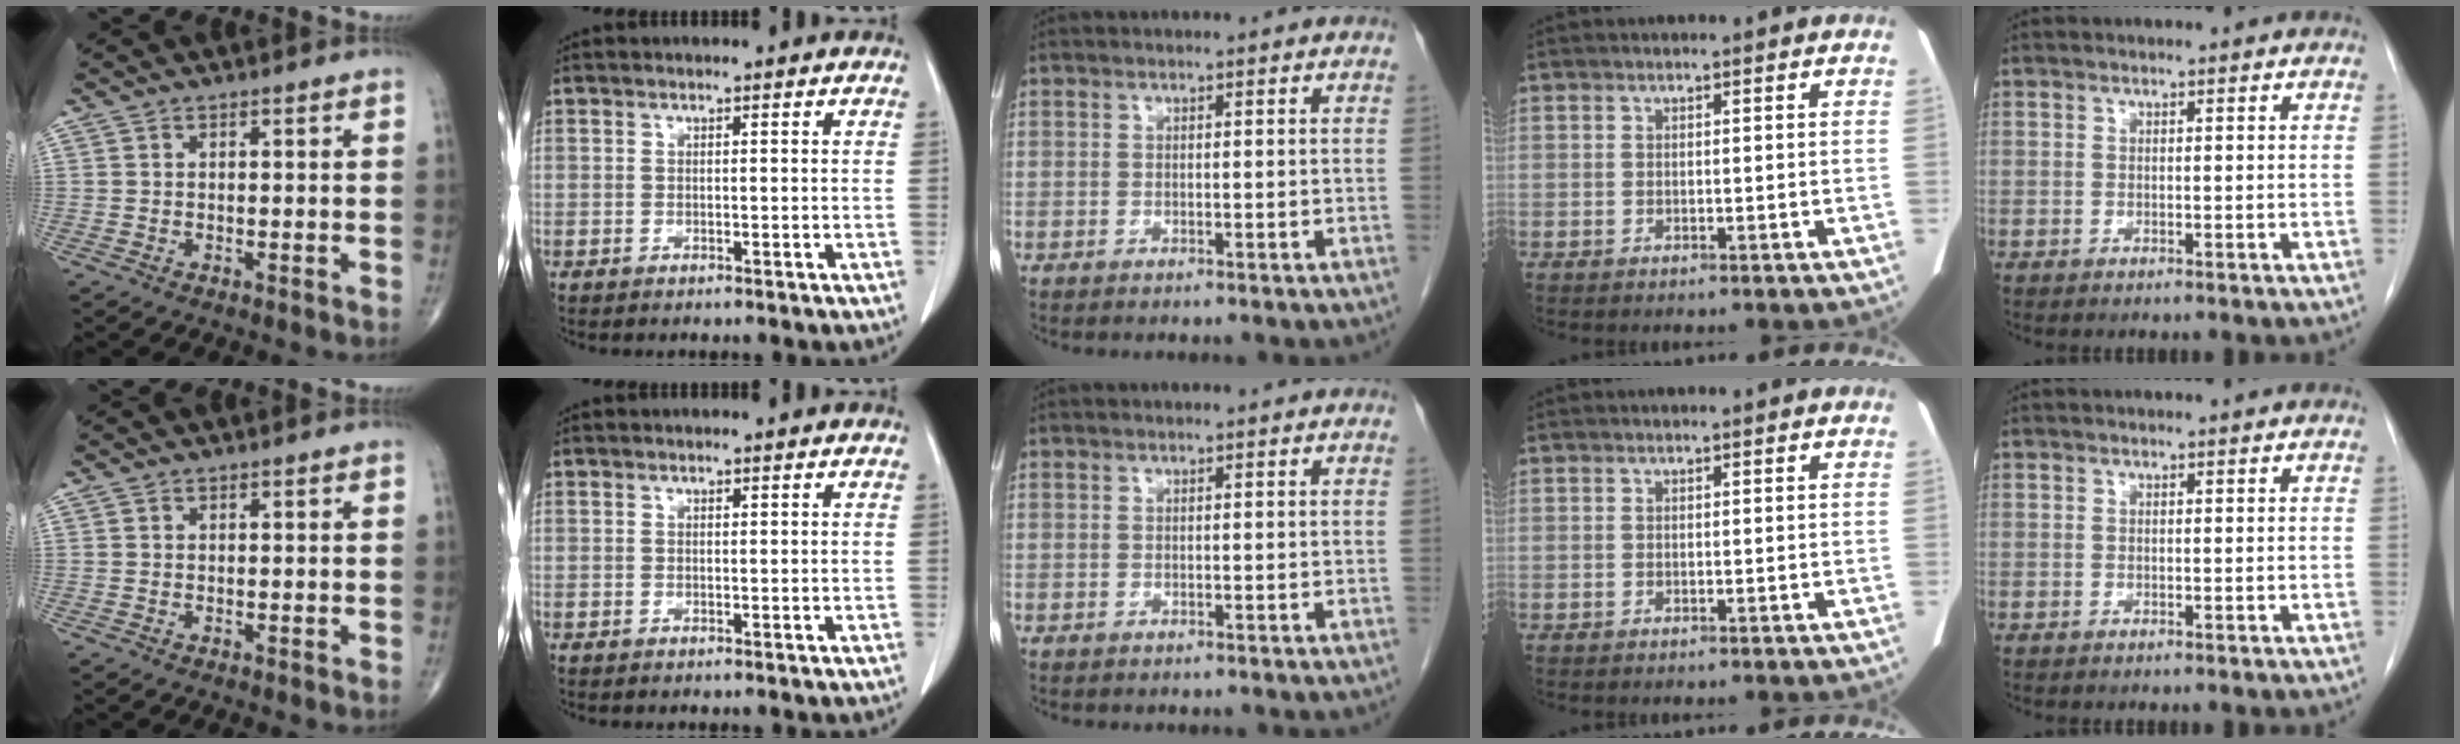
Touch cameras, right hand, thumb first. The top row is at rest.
{}